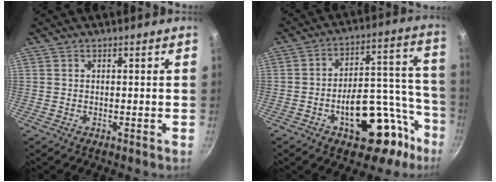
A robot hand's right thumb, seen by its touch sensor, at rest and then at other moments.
{"total": 22.2, "force": [-9.4, 11.7, 16.4], "torque": [-0.167, 0.068, -0.121]}